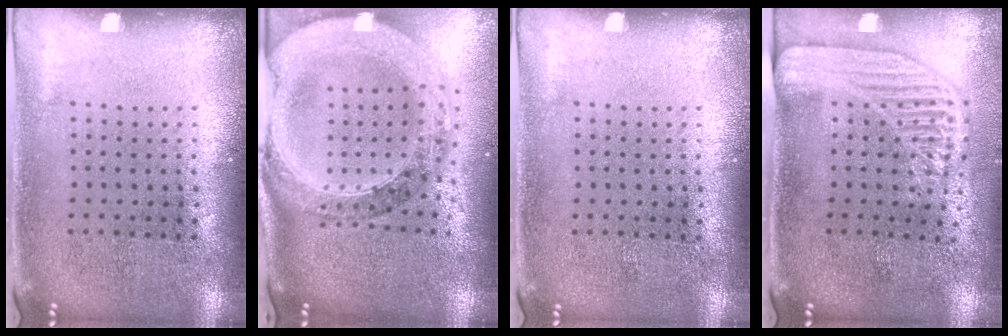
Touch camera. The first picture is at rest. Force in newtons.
{"total": 2.3, "press": 2.1, "slide": 1.0}
{"total": 0.0}
{"total": 2.2, "press": 1.8, "slide": 1.3}